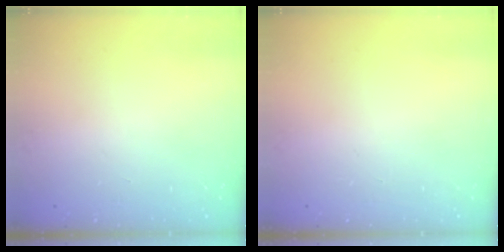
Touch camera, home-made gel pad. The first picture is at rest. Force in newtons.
{"total": 0.0}